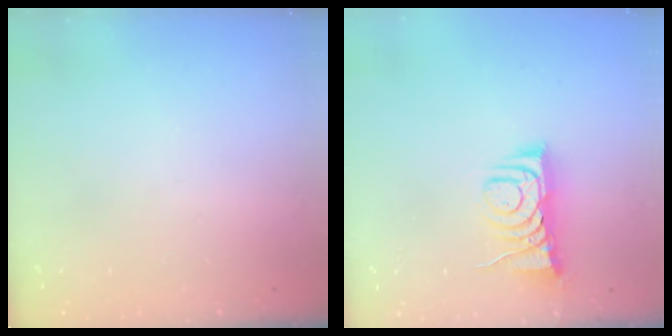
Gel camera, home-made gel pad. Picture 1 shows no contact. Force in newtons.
{"total": 8.3, "press": 8.3, "slide": 0.5}